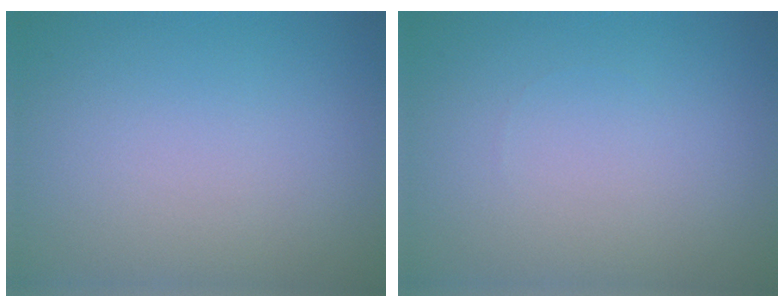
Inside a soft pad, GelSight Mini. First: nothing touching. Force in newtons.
{"total": 0.0}